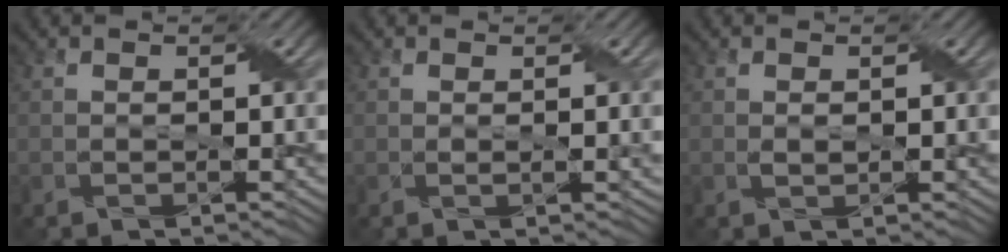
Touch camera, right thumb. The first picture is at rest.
{"total": 1.0, "force": [0.2, 0.1, 1.0], "torque": [-0.018, 0.001, 0.003]}
{"total": 0.9, "force": [0.1, 0.5, 0.7], "torque": [-0.015, 0.000, 0.004]}